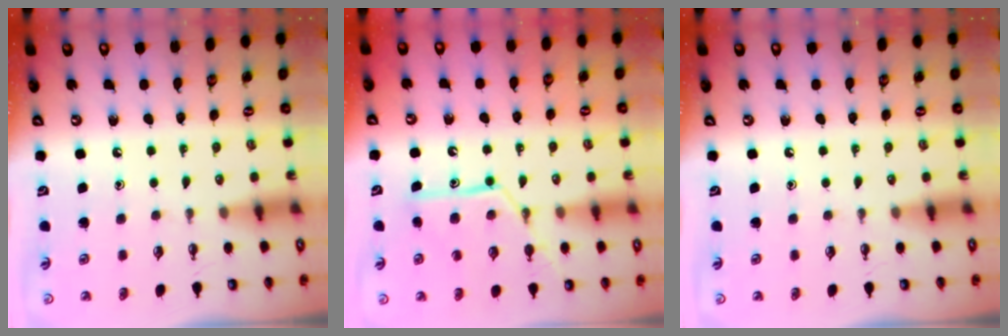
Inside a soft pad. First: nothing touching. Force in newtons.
{"total": 12.8, "press": 12.7, "slide": 1.1}
{"total": 0.0}